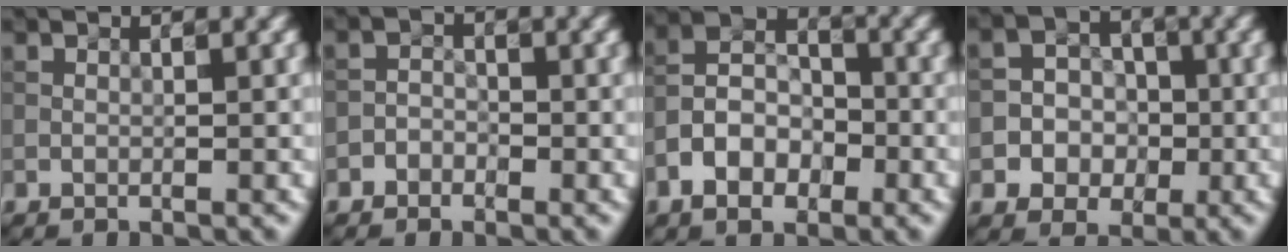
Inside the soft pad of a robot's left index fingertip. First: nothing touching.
{"total": 1.5, "force": [-0.9, 1.1, 0.2], "torque": [0.013, 0.009, -0.026]}
{"total": 5.6, "force": [-2.7, 3.6, 3.3], "torque": [-0.058, 0.008, -0.056]}
{"total": 5.5, "force": [-1.4, 5.0, 1.5], "torque": [-0.009, 0.019, -0.043]}